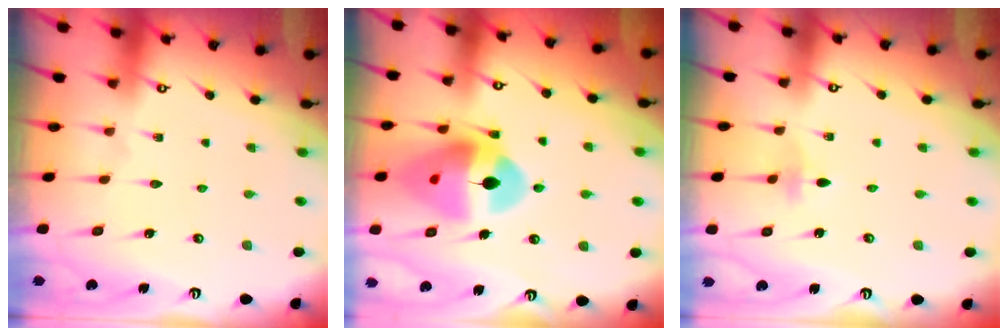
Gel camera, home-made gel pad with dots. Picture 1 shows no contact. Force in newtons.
{"total": 16.5, "press": 16.4, "slide": 1.9}
{"total": 2.8, "press": 2.7, "slide": 0.9}